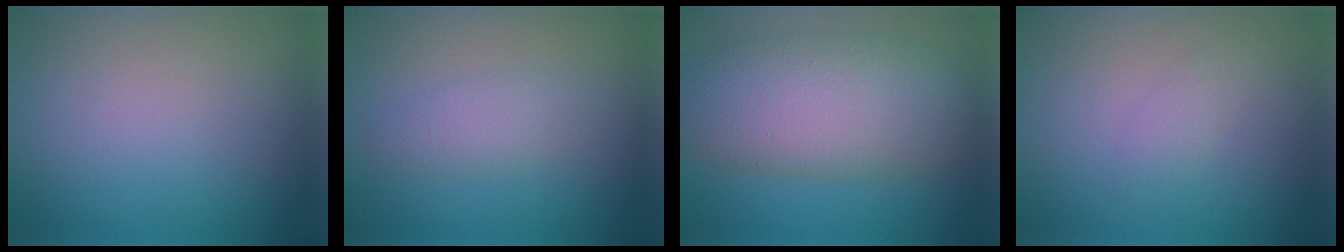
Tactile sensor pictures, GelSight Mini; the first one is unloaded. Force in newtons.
{"total": 2.3, "press": 2.3, "slide": 0.1}
{"total": 9.6, "press": 9.6, "slide": 0.7}
{"total": 1.2, "press": 1.2, "slide": 0.1}